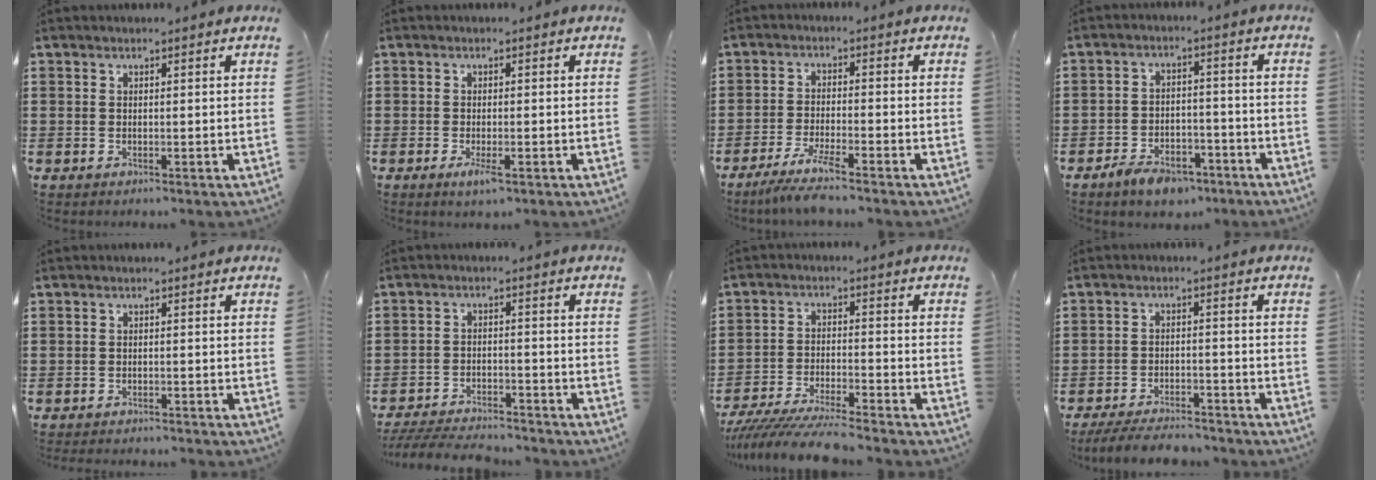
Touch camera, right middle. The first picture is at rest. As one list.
[{"total": 2.2, "force": [-0.9, 0.4, 2.0], "torque": [-0.041, -0.006, -0.018]}, {"total": 4.5, "force": [-3.7, -0.1, 2.5], "torque": [-0.056, -0.014, -0.072]}, {"total": 4.9, "force": [-4.0, 2.0, 2.1], "torque": [-0.046, 0.010, -0.078]}, {"total": 1.2, "force": [-1.2, 0.0, 0.0], "torque": [-0.004, 0.002, -0.026]}, {"total": 5.0, "force": [-4.8, 0.4, 1.1], "torque": [-0.030, -0.003, -0.100]}, {"total": 7.1, "force": [-6.8, 0.0, 2.1], "torque": [-0.045, -0.007, -0.133]}, {"total": 4.9, "force": [-4.6, 0.5, 1.4], "torque": [-0.029, -0.002, -0.092]}]